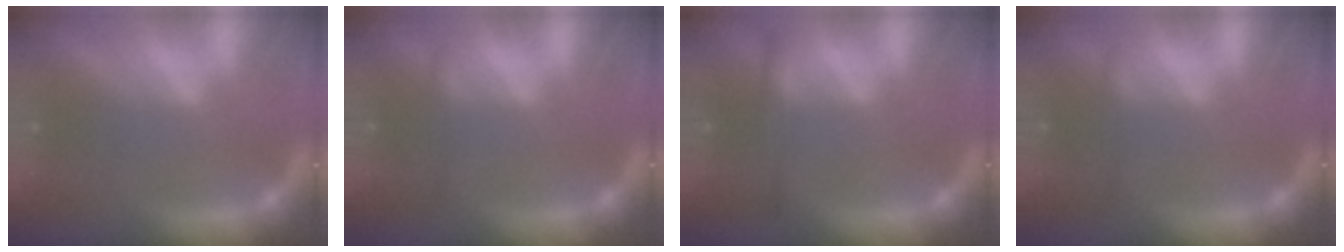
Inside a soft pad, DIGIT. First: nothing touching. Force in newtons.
{"total": 1.4}
{"total": 2.4}
{"total": 1.4}